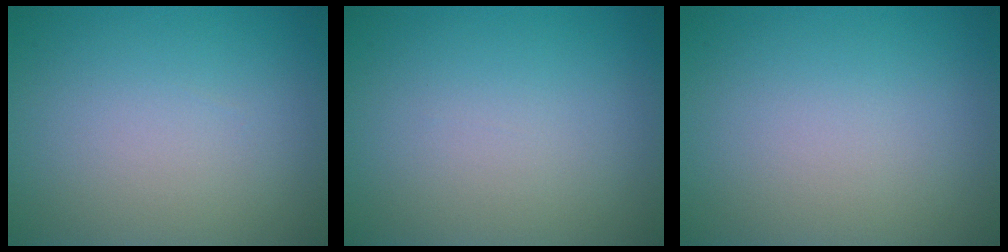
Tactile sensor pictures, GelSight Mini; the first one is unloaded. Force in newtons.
{"total": 0.0}
{"total": 0.0}